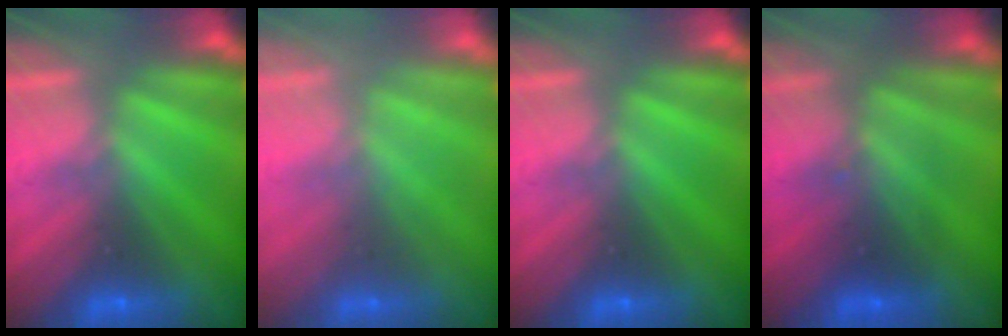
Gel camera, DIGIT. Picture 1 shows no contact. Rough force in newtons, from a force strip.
{"total": 2.3}
{"total": 0.0}
{"total": 2.4}